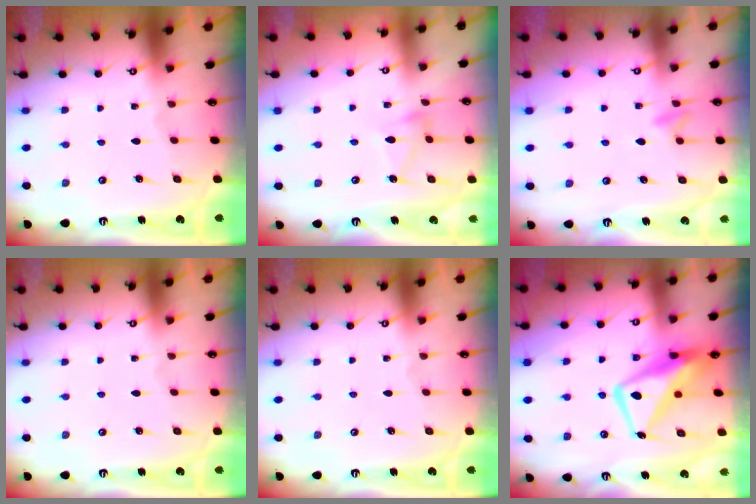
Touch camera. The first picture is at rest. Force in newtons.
{"total": 5.9, "press": 5.9, "slide": 0.6}
{"total": 6.3, "press": 6.1, "slide": 1.4}
{"total": 0.0}
{"total": 0.0}
{"total": 13.1, "press": 12.9, "slide": 2.0}